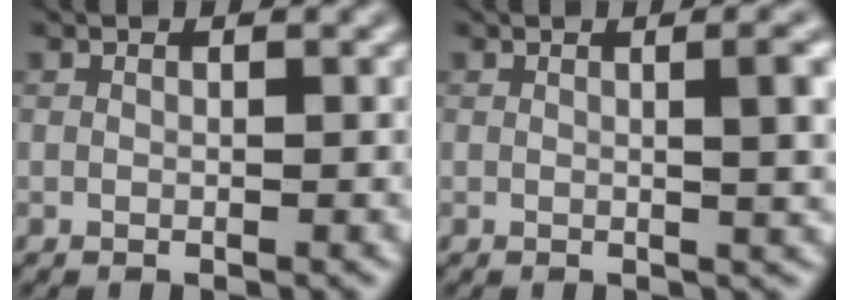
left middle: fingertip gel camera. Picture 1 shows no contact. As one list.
[{"total": 3.9, "force": [0.6, 1.2, 3.7], "torque": [-0.037, 0.010, 0.004]}]